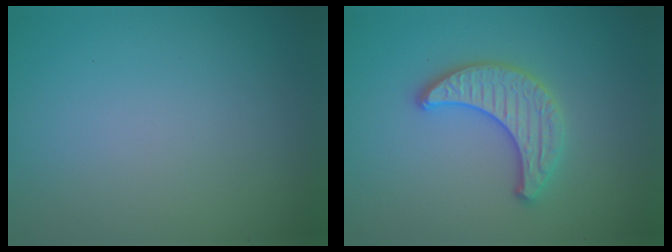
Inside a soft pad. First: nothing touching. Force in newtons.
{"total": 3.3, "press": 3.3, "slide": 0.3}